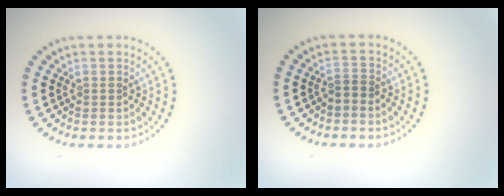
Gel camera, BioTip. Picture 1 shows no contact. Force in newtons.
{"total": 0.8, "press": 0.5, "slide": 0.6}